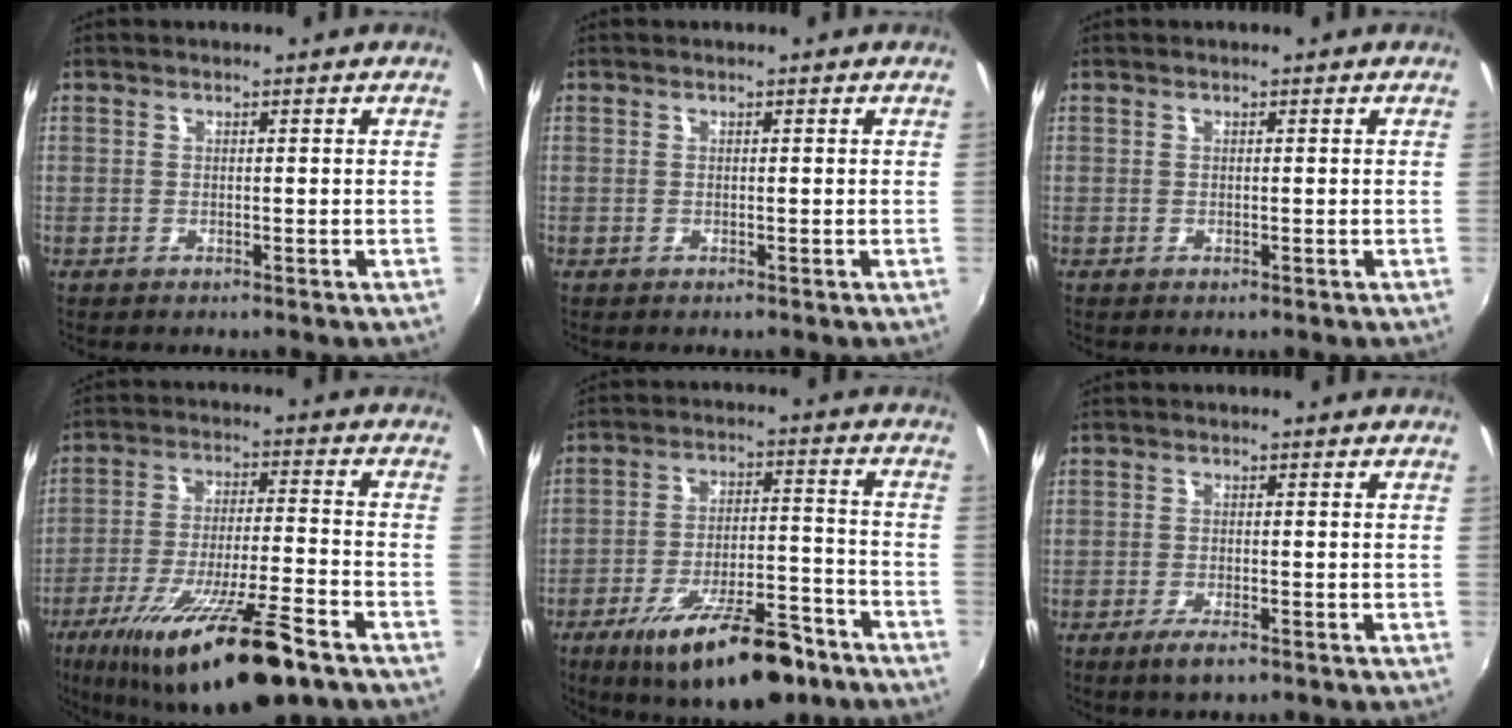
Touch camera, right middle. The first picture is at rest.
{"total": 0.0}
{"total": 0.0}
{"total": 21.4, "force": [-14.2, 3.2, 15.7], "torque": [-0.282, -0.045, -0.230]}
{"total": 18.2, "force": [-12.4, 5.5, 12.2], "torque": [-0.203, -0.012, -0.181]}
{"total": 3.4, "force": [-2.1, 0.9, 2.4], "torque": [-0.056, -0.011, -0.041]}